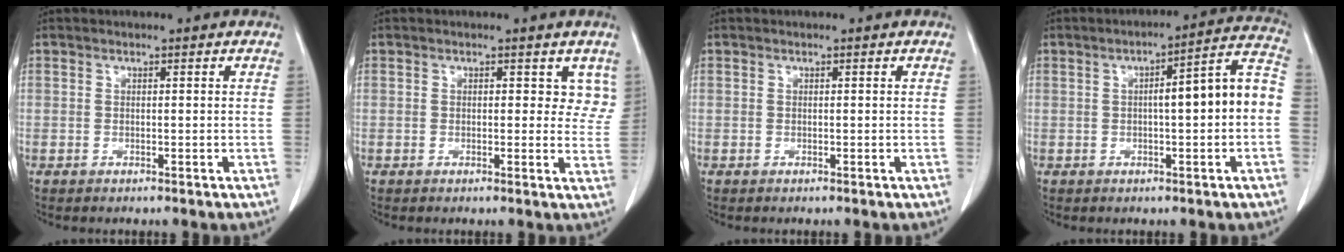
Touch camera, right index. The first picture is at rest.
{"total": 3.5, "force": [1.8, 2.3, 2.0], "torque": [0.001, 0.000, 0.013]}
{"total": 0.0}
{"total": 10.3, "force": [-0.7, 1.0, 10.3], "torque": [-0.136, 0.036, -0.011]}